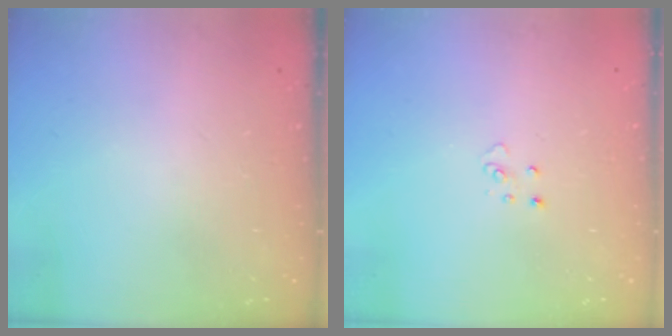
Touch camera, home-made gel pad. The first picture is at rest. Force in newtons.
{"total": 3.7, "press": 3.7, "slide": 0.3}